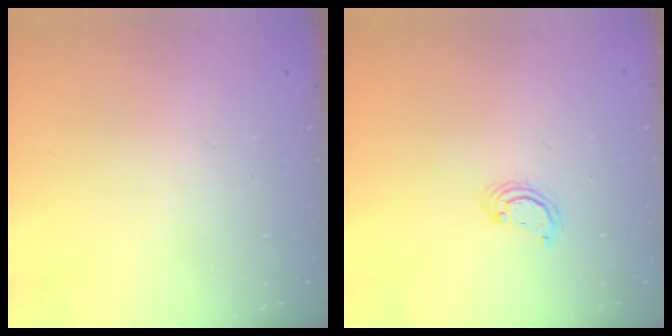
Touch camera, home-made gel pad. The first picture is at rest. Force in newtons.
{"total": 2.5, "press": 2.5, "slide": 0.2}